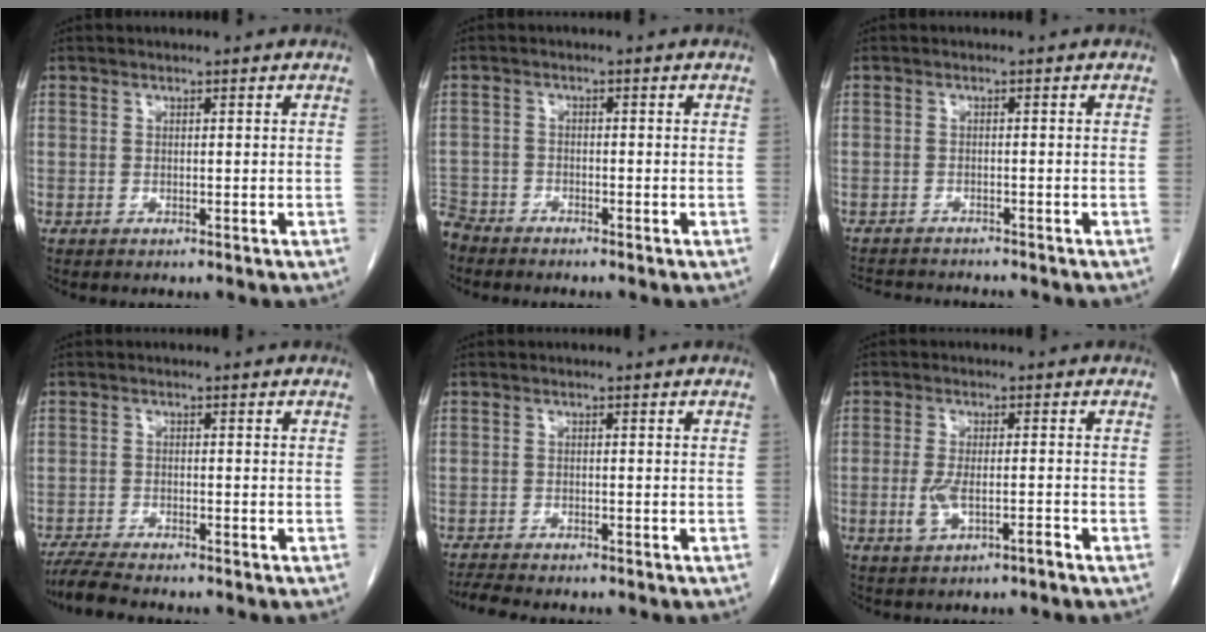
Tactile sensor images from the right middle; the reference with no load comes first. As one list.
[{"total": 4.3, "force": [-4.1, 1.3, 0.1], "torque": [-0.001, -0.010, -0.082]}, {"total": 6.9, "force": [-6.6, 0.8, 1.8], "torque": [-0.024, -0.003, -0.097]}, {"total": 5.5, "force": [-4.9, 0.4, 2.4], "torque": [-0.043, -0.019, -0.085]}, {"total": 5.2, "force": [-4.6, 0.9, 2.1], "torque": [-0.034, -0.012, -0.073]}, {"total": 4.0, "force": [-1.7, 1.0, 3.4], "torque": [-0.074, 0.002, -0.029]}]